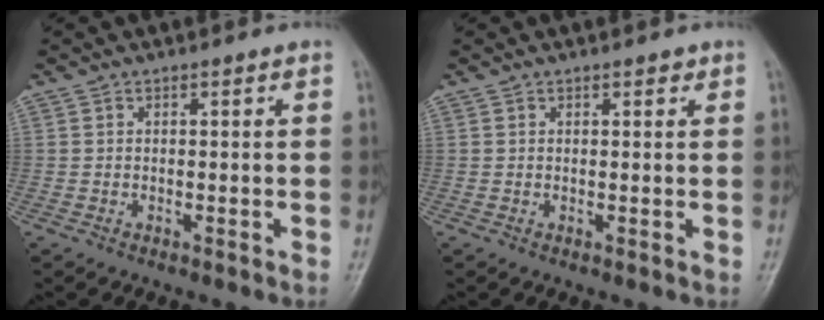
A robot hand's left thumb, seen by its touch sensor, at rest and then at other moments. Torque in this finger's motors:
{"motor_torque": [-0.29, -0.22, -0.52, -0.11, 0.01]}